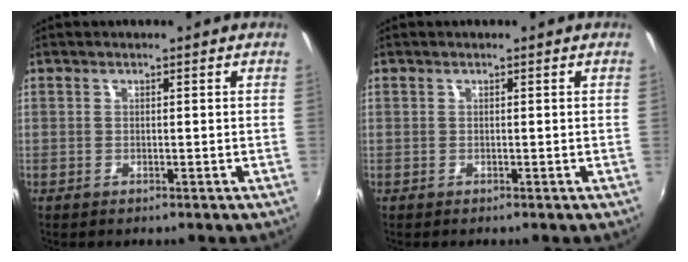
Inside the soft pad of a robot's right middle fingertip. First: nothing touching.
{"total": 0.0}